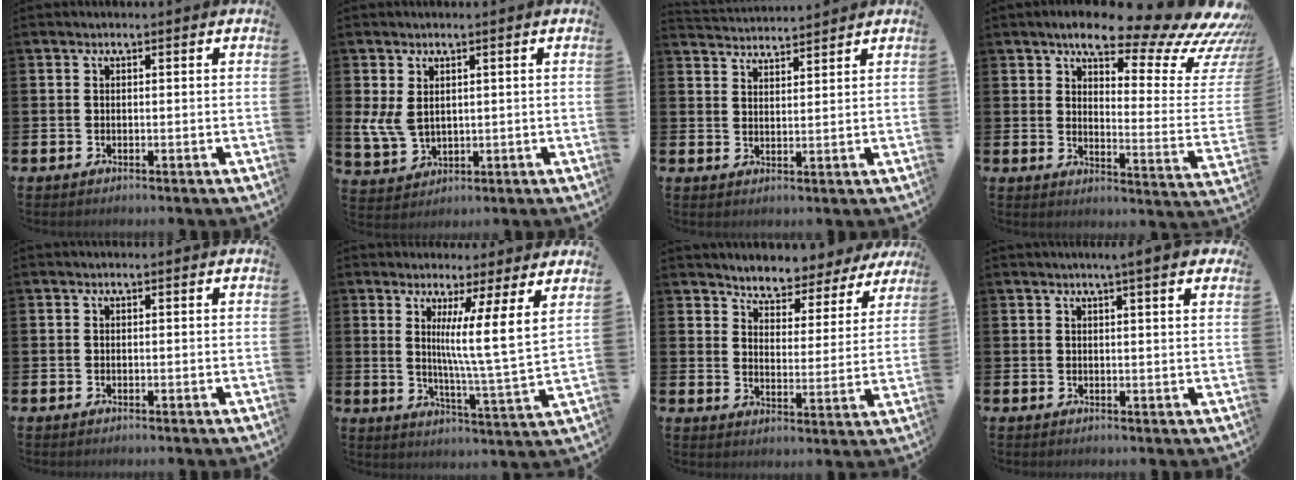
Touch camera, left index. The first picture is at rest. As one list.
[{"total": 4.0, "force": [1.6, 2.7, 2.5], "torque": [-0.056, -0.001, 0.027]}, {"total": 3.3, "force": [3.3, -0.1, -0.3], "torque": [0.002, -0.026, 0.059]}, {"total": 12.8, "force": [10.1, 3.7, 7.0], "torque": [-0.109, -0.080, 0.160]}, {"total": 0.0}, {"total": 7.3, "force": [4.8, -0.9, 5.4], "torque": [-0.081, -0.062, 0.070]}, {"total": 4.7, "force": [4.5, 1.0, -0.1], "torque": [-0.026, -0.040, 0.074]}, {"total": 3.3, "force": [2.7, 0.0, 2.0], "torque": [-0.023, -0.013, 0.042]}]